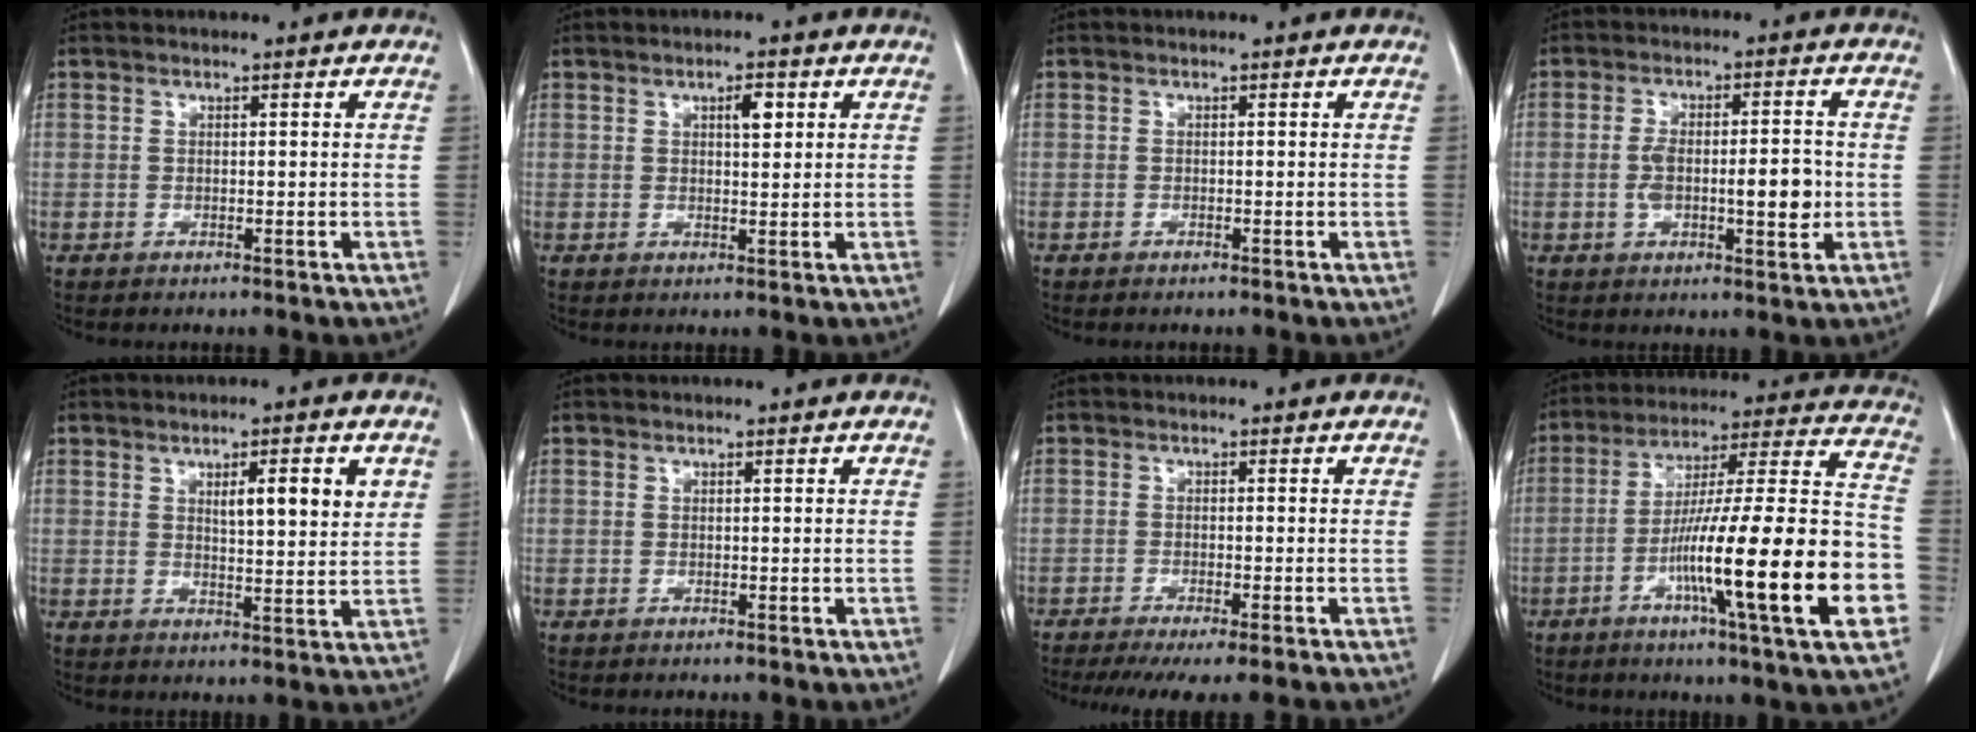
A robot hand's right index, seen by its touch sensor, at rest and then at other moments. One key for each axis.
{"total": 2.7, "fx": 1.1, "fy": 0.9, "fz": 2.3, "tx": -0.039, "ty": -0.001, "tz": 0.016}
{"total": 0.0}
{"total": 8.4, "fx": -1.1, "fy": 2.5, "fz": 8.0, "tx": -0.138, "ty": 0.007, "tz": -0.015}
{"total": 6.5, "fx": 2.5, "fy": 1.1, "fz": 5.9, "tx": -0.089, "ty": -0.001, "tz": 0.037}
{"total": 0.0}
{"total": 9.7, "fx": -8.1, "fy": 0.5, "fz": 5.3, "tx": -0.059, "ty": -0.017, "tz": -0.116}
{"total": 25.1, "fx": -8.0, "fy": 0.6, "fz": 23.8, "tx": -0.324, "ty": -0.008, "tz": -0.133}